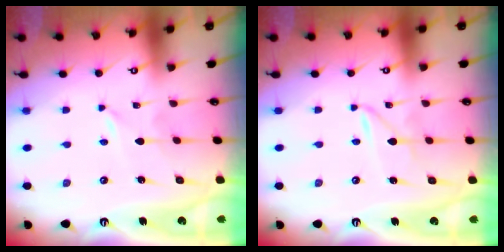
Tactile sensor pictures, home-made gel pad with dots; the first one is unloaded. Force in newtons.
{"total": 1.6, "press": 1.6, "slide": 0.3}